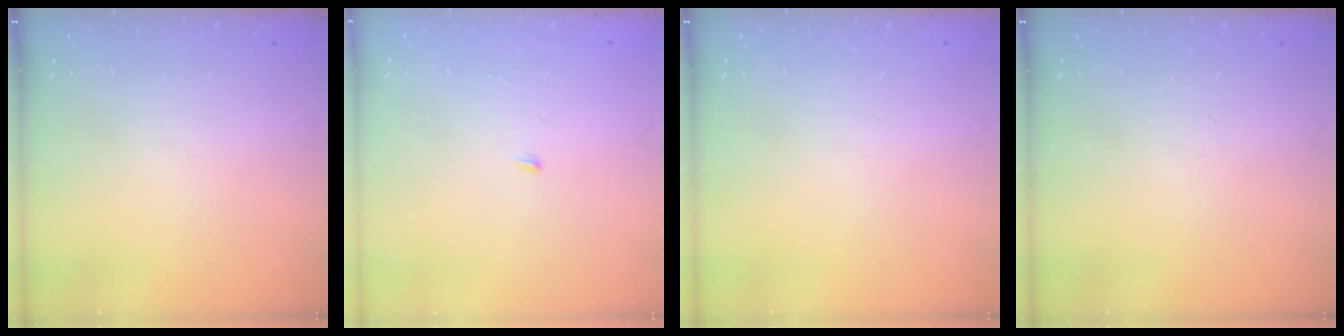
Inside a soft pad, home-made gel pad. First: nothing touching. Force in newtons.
{"total": 3.3, "press": 3.3, "slide": 0.2}
{"total": 0.0}
{"total": 0.0}